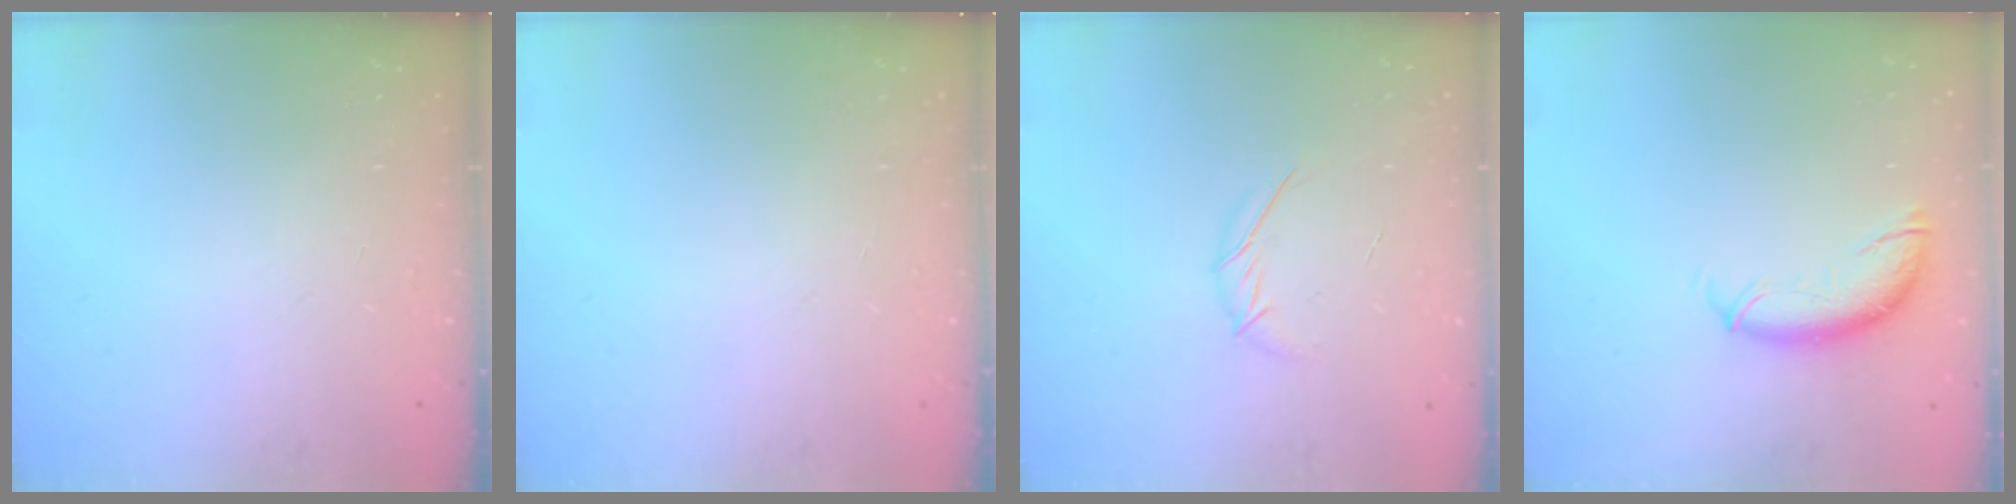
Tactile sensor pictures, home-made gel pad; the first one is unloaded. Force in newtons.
{"total": 0.0}
{"total": 5.7, "press": 5.7, "slide": 0.9}
{"total": 9.9, "press": 9.8, "slide": 1.4}